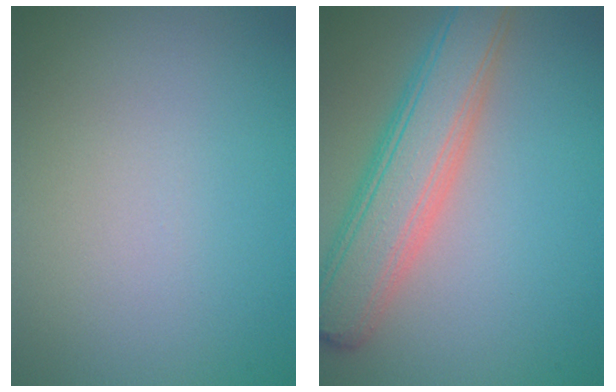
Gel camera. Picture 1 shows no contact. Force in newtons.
{"total": 6.7, "press": 6.7, "slide": 0.3}